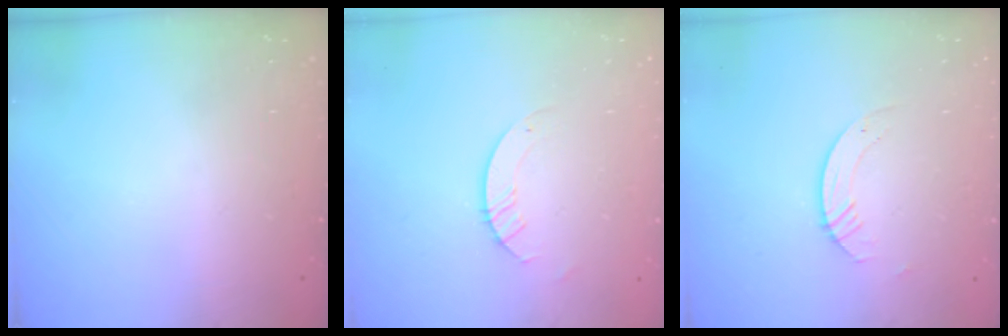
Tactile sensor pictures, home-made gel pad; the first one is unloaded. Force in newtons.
{"total": 3.0, "press": 3.0, "slide": 0.3}
{"total": 2.6, "press": 2.6, "slide": 0.2}